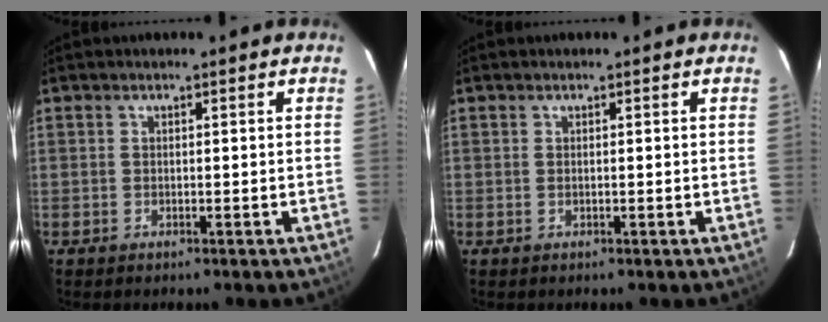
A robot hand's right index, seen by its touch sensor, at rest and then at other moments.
{"total": 0.0}